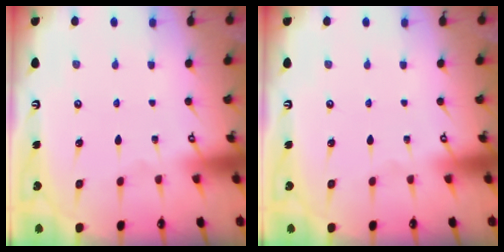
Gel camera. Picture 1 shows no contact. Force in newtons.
{"total": 0.0}